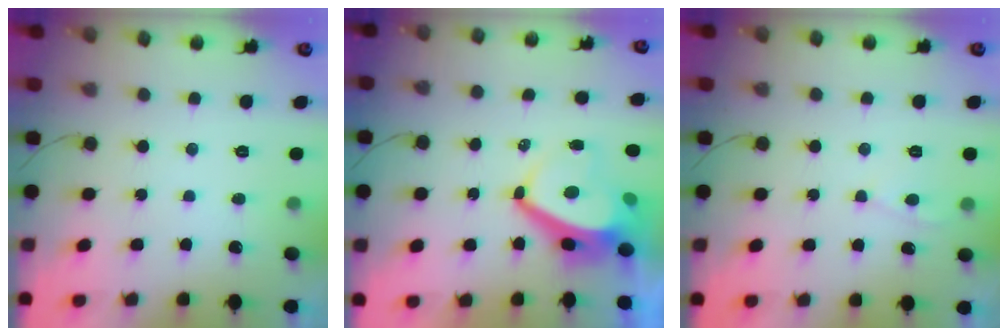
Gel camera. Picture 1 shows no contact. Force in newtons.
{"total": 7.1, "press": 7.0, "slide": 0.8}
{"total": 2.9, "press": 2.9, "slide": 0.3}